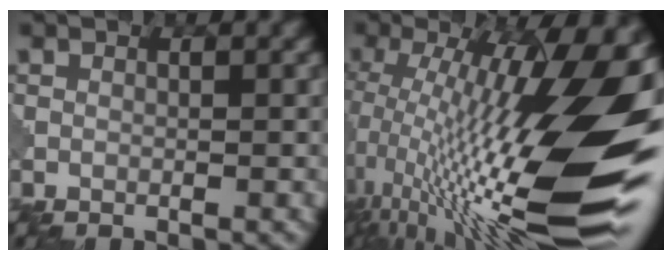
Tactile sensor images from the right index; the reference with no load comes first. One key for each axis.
{"total": 19.9, "fx": -0.8, "fy": 5.2, "fz": 19.2, "tx": -0.298, "ty": 0.000, "tz": -0.010}